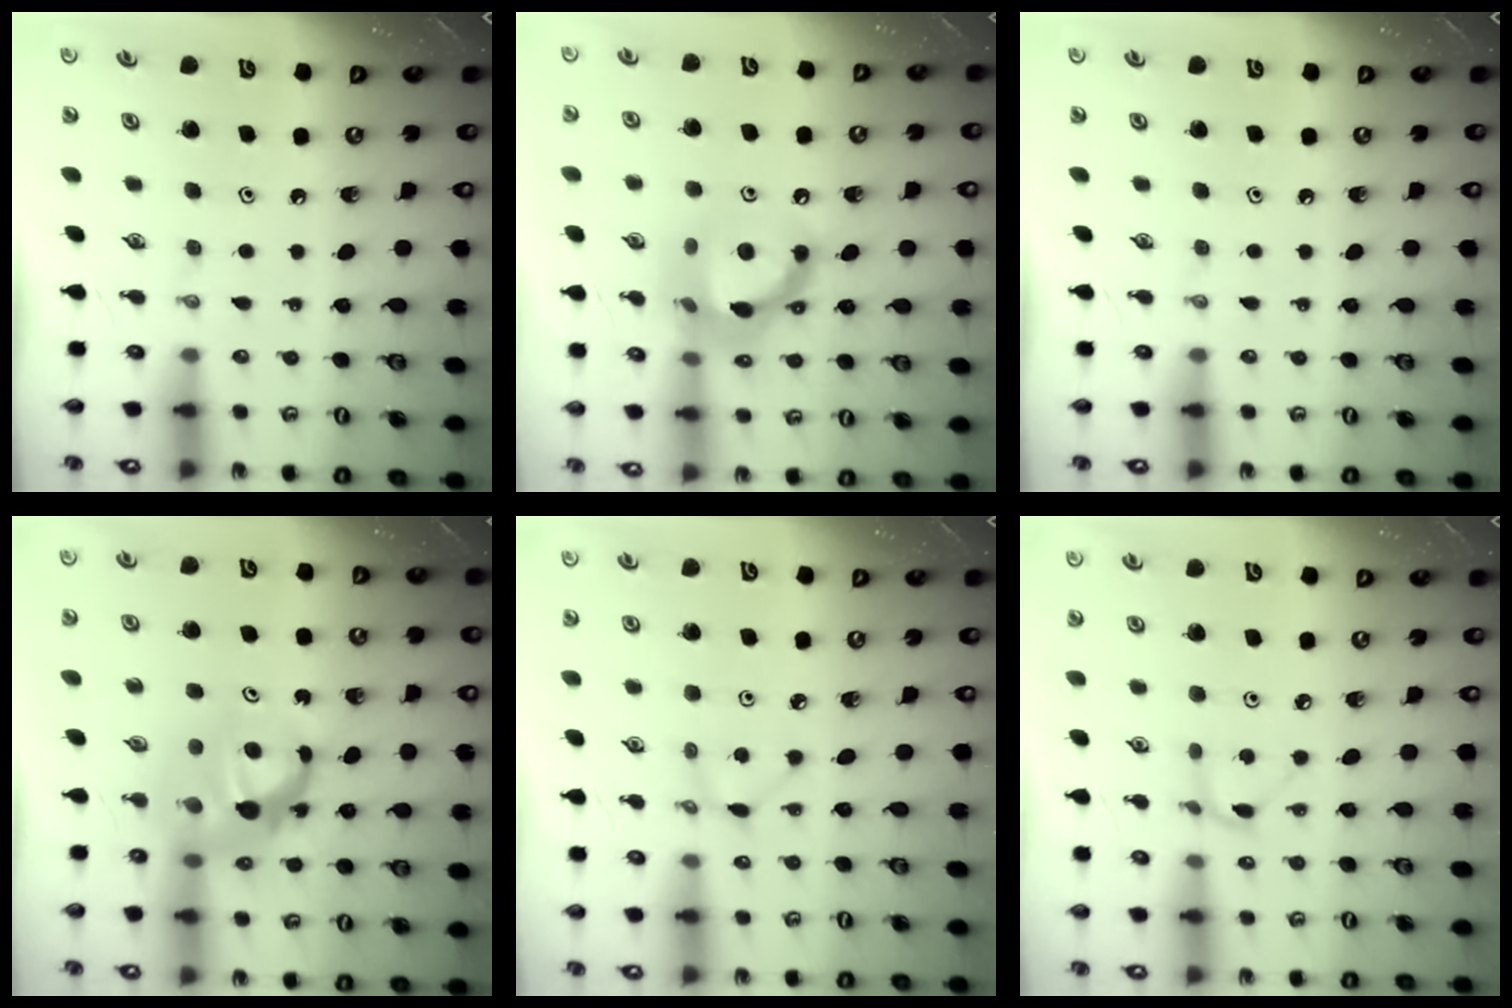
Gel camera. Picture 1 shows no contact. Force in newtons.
{"total": 13.5, "press": 13.4, "slide": 1.4}
{"total": 0.0}
{"total": 8.8, "press": 8.7, "slide": 0.6}
{"total": 2.1, "press": 2.1, "slide": 0.3}
{"total": 3.4, "press": 3.4, "slide": 0.3}